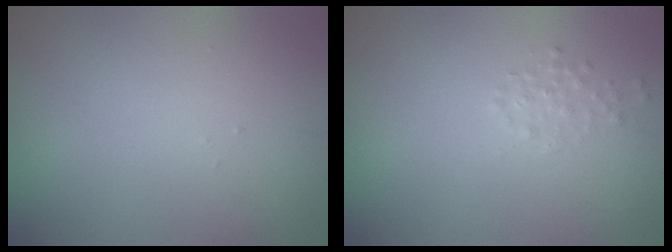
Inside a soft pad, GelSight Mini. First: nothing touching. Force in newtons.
{"total": 1.0, "press": 1.0, "slide": 0.1}